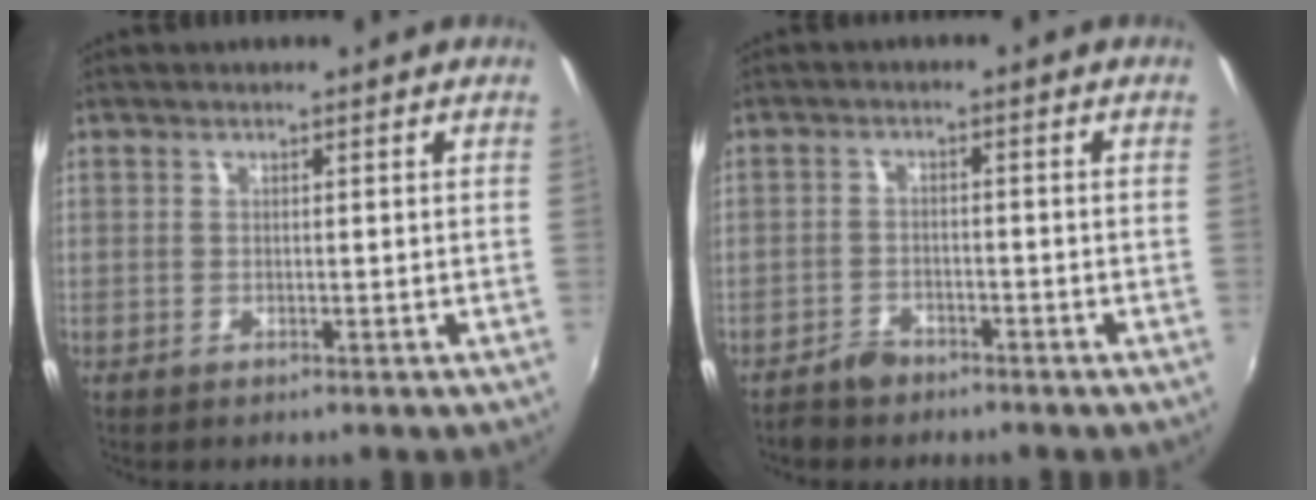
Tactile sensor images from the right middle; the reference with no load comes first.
{"total": 3.7, "force": [-3.2, 1.7, 0.8], "torque": [-0.028, 0.005, -0.056]}